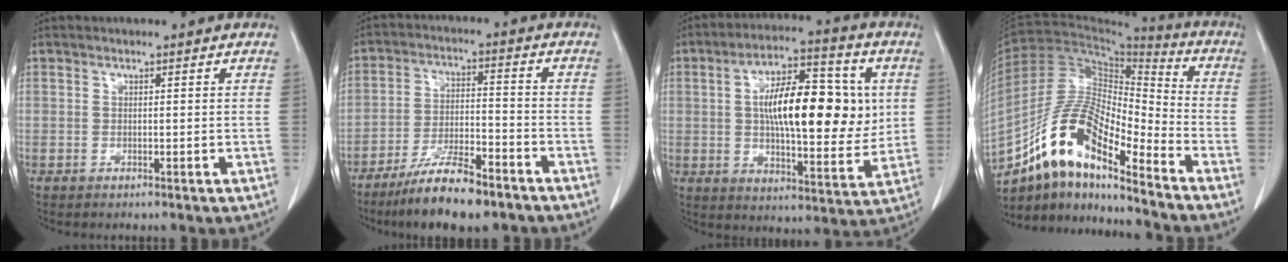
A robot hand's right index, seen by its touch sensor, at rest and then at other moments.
{"total": 11.3, "force": [-8.5, 2.2, 7.2], "torque": [-0.131, -0.015, -0.149]}
{"total": 17.9, "force": [2.6, 6.4, 16.5], "torque": [-0.265, 0.021, 0.042]}
{"total": 14.7, "force": [-10.5, 3.5, 9.6], "torque": [-0.186, 0.027, -0.188]}